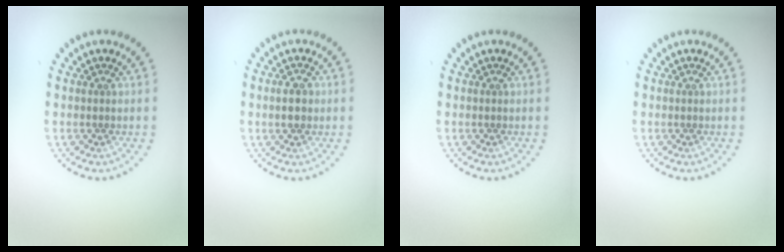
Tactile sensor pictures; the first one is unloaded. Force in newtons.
{"total": 2.2, "press": 2.2, "slide": 0.2}
{"total": 0.0}
{"total": 0.0}